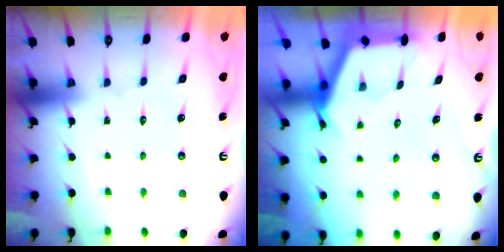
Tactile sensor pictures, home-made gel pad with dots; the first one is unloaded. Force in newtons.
{"total": 2.6, "press": 2.6, "slide": 0.3}